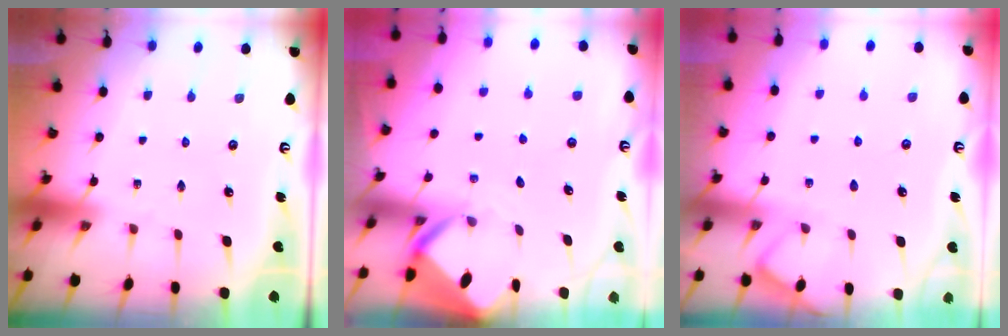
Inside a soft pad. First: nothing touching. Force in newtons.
{"total": 3.3, "press": 3.3, "slide": 0.1}
{"total": 3.8, "press": 3.8, "slide": 0.5}